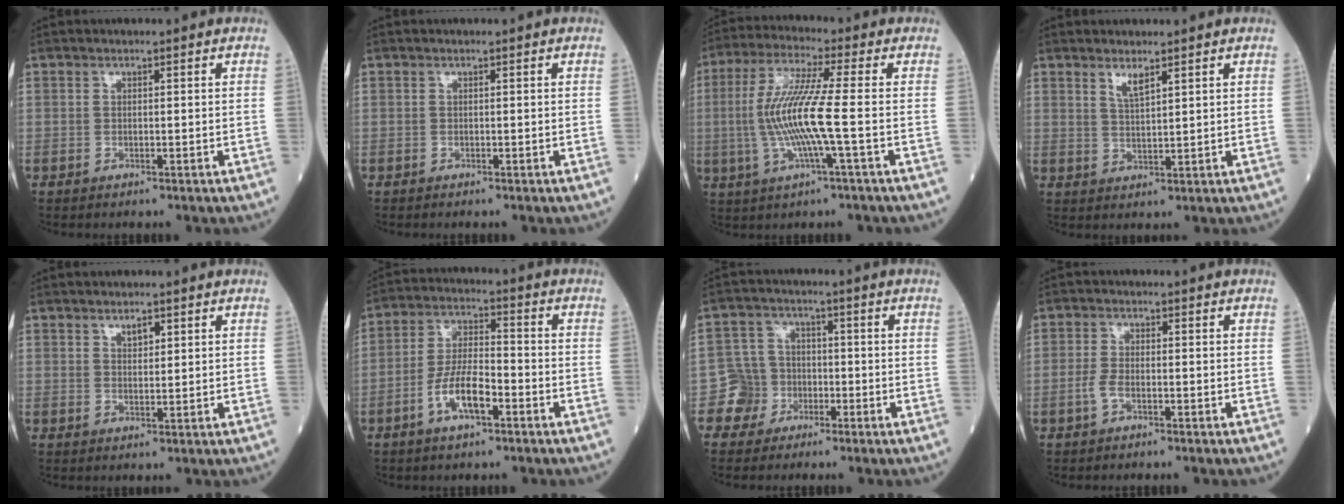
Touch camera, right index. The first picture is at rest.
{"total": 0.0}
{"total": 10.8, "force": [-1.3, -0.2, 10.7], "torque": [-0.228, 0.002, -0.032]}
{"total": 2.7, "force": [2.0, 0.3, 1.8], "torque": [-0.039, -0.005, 0.044]}
{"total": 1.8, "force": [1.1, 0.7, 1.2], "torque": [-0.023, -0.002, 0.021]}
{"total": 7.9, "force": [-3.6, 2.3, 6.6], "torque": [-0.134, 0.006, -0.069]}
{"total": 5.0, "force": [-2.4, 4.4, -0.4], "torque": [0.013, 0.016, -0.045]}
{"total": 2.4, "force": [-1.2, 0.9, 1.9], "torque": [-0.047, 0.001, -0.025]}